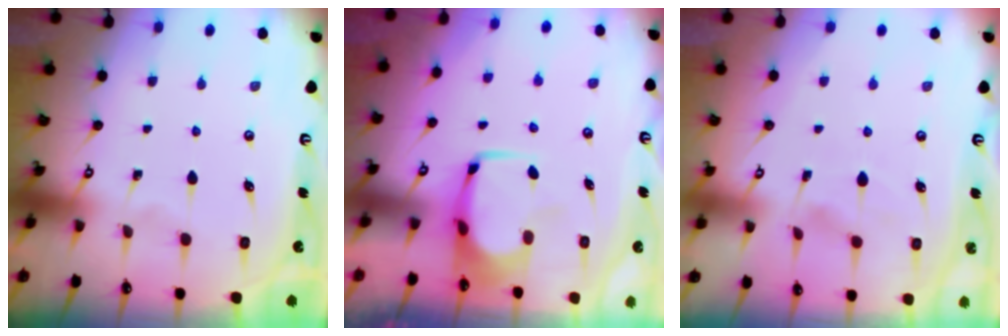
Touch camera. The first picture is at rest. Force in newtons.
{"total": 1.1, "press": 1.1, "slide": 0.1}
{"total": 2.8, "press": 2.5, "slide": 1.2}